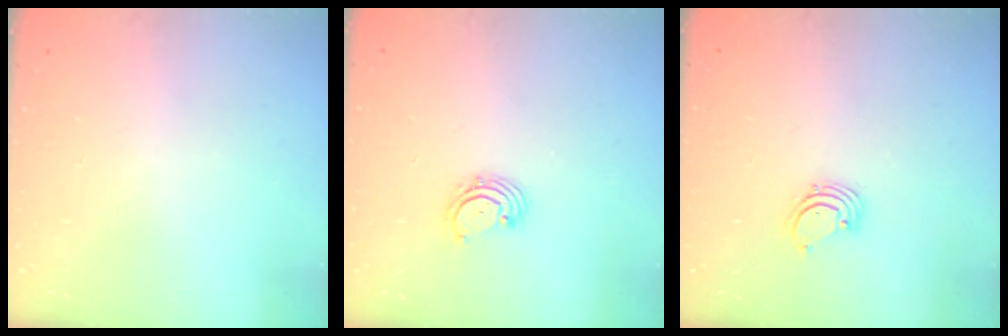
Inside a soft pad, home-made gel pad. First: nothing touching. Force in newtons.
{"total": 1.8, "press": 1.7, "slide": 0.7}
{"total": 1.4, "press": 1.4, "slide": 0.1}